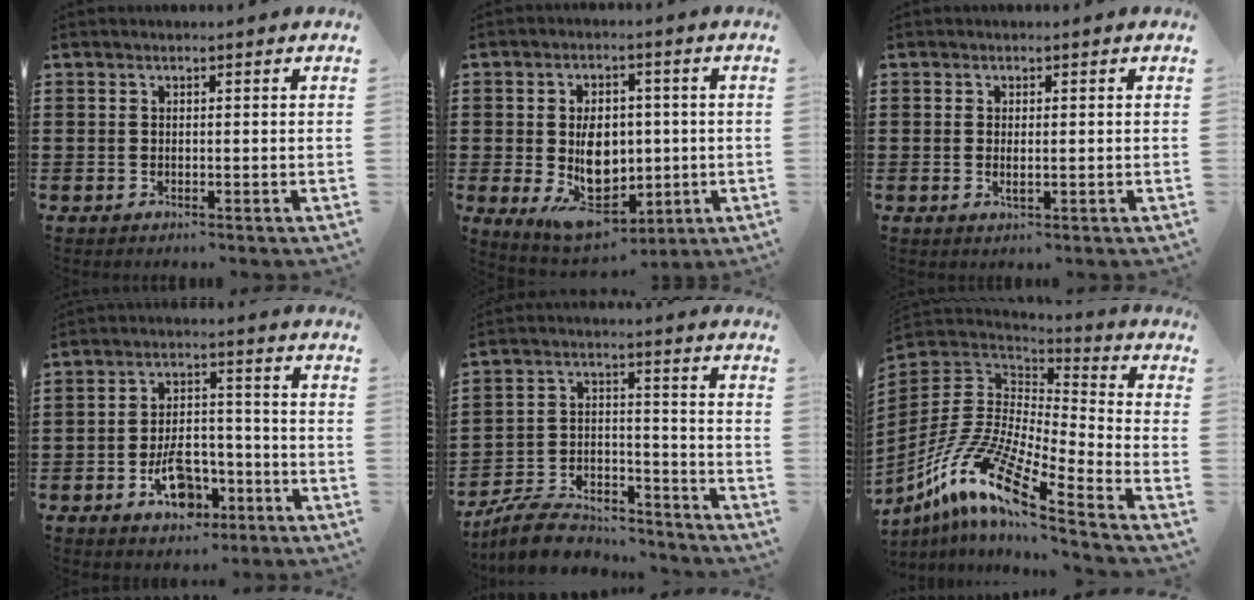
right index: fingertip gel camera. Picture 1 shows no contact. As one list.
[{"total": 9.2, "force": [-1.1, 6.1, 6.7], "torque": [-0.104, 0.000, -0.020]}, {"total": 1.5, "force": [-0.1, 0.5, 1.4], "torque": [-0.026, 0.000, -0.001]}, {"total": 7.9, "force": [-4.0, 4.4, 5.2], "torque": [-0.072, 0.014, -0.072]}, {"total": 8.1, "force": [-7.5, 2.2, 2.3], "torque": [-0.047, 0.021, -0.142]}, {"total": 14.0, "force": [-9.6, 3.2, 9.6], "torque": [-0.223, 0.000, -0.199]}]